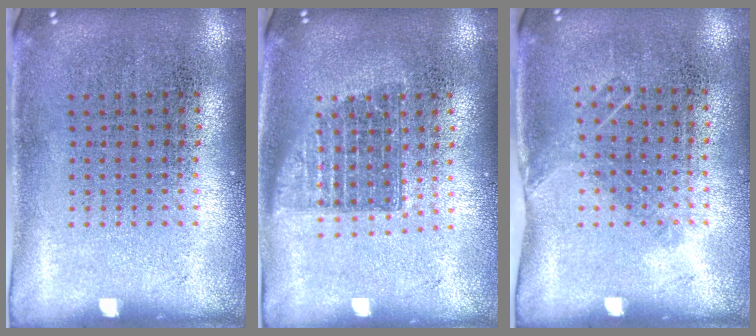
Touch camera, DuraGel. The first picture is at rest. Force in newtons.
{"total": 1.4, "press": 1.1, "slide": 0.8}
{"total": 1.0, "press": 0.8, "slide": 0.6}